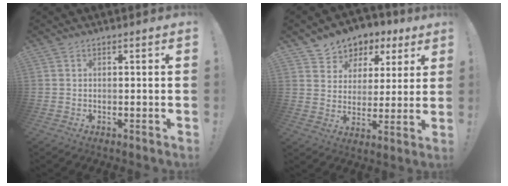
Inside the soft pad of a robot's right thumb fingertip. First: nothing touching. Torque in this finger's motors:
{"motor_torque": [0.13, 0.19, 0.01, 0.28, 0.02]}